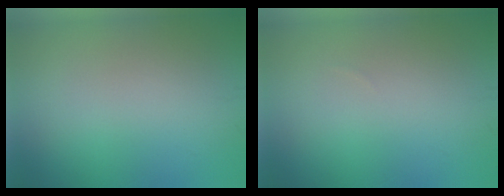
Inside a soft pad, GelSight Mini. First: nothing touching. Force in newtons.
{"total": 0.0}